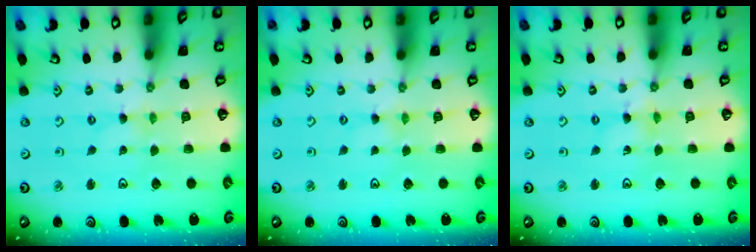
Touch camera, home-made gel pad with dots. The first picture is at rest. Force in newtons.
{"total": 0.7, "press": 0.6, "slide": 0.1}
{"total": 1.4, "press": 1.4, "slide": 0.1}